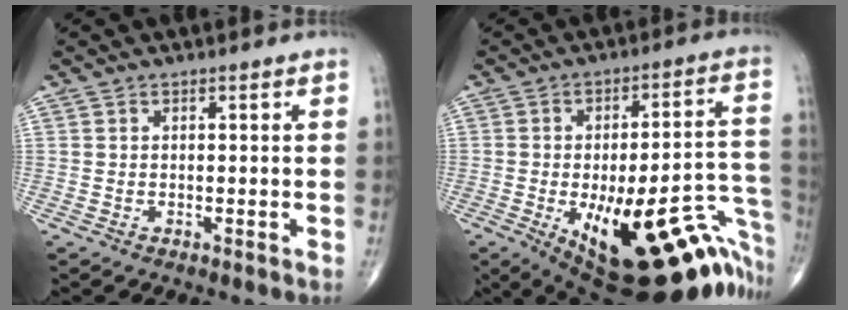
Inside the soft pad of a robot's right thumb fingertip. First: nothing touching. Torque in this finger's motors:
{"motor_torque": [2.86, 2.16, 1.80, -0.98, 0.50]}